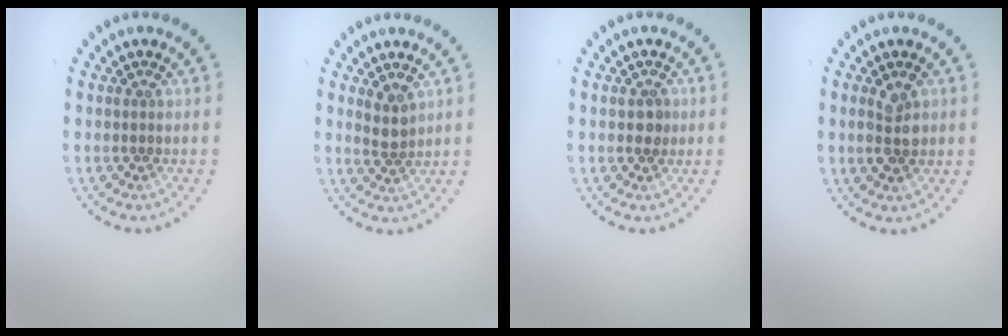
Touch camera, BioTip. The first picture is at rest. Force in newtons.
{"total": 1.7, "press": 1.4, "slide": 1.0}
{"total": 1.3, "press": 1.2, "slide": 0.3}
{"total": 2.6, "press": 2.6, "slide": 0.1}